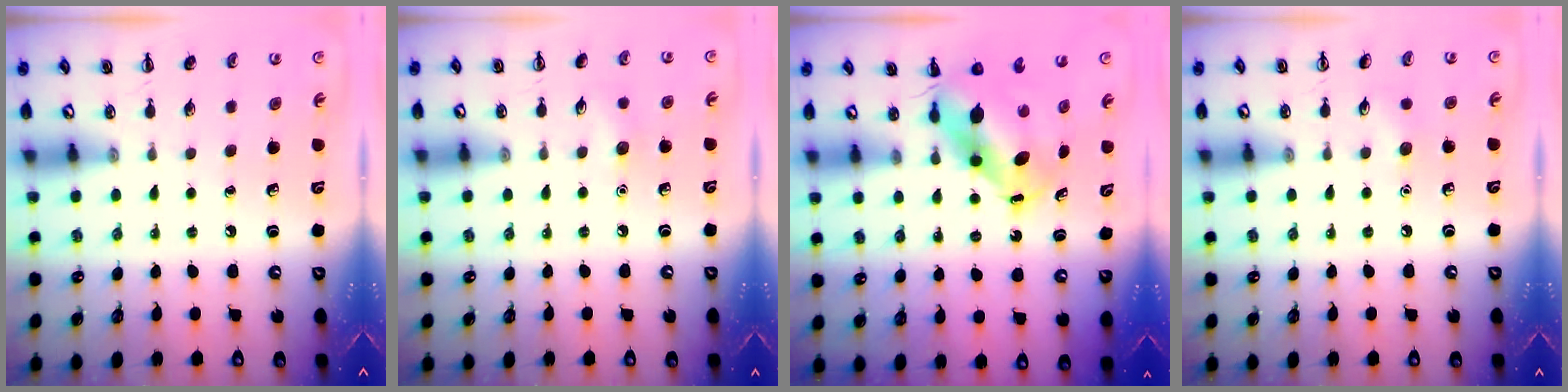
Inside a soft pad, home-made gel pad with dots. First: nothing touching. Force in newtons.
{"total": 5.9, "press": 5.7, "slide": 1.5}
{"total": 7.0, "press": 6.6, "slide": 2.3}
{"total": 4.5, "press": 4.2, "slide": 1.4}